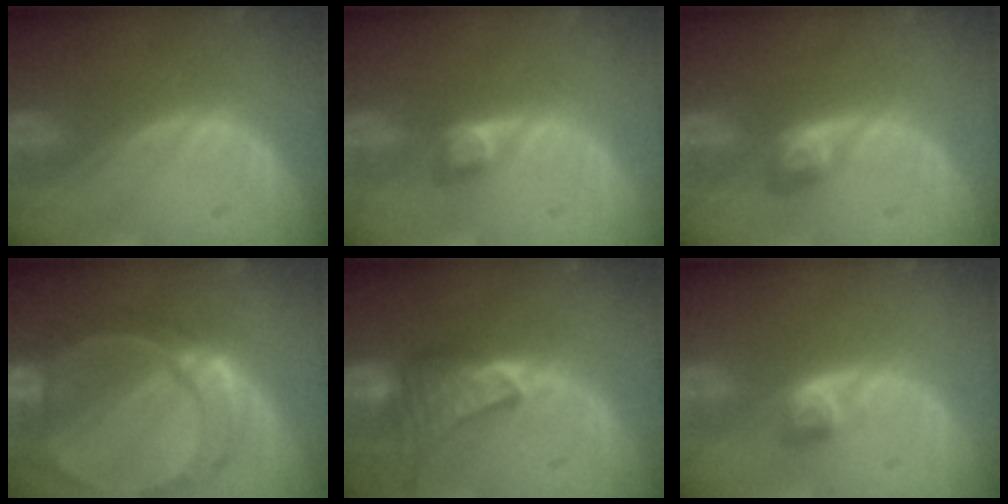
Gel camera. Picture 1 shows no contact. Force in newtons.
{"total": 2.7, "press": 2.5, "slide": 1.0}
{"total": 2.9, "press": 2.7, "slide": 1.2}
{"total": 10.5, "press": 8.9, "slide": 5.6}
{"total": 9.1, "press": 8.2, "slide": 3.9}
{"total": 2.7, "press": 2.4, "slide": 1.1}